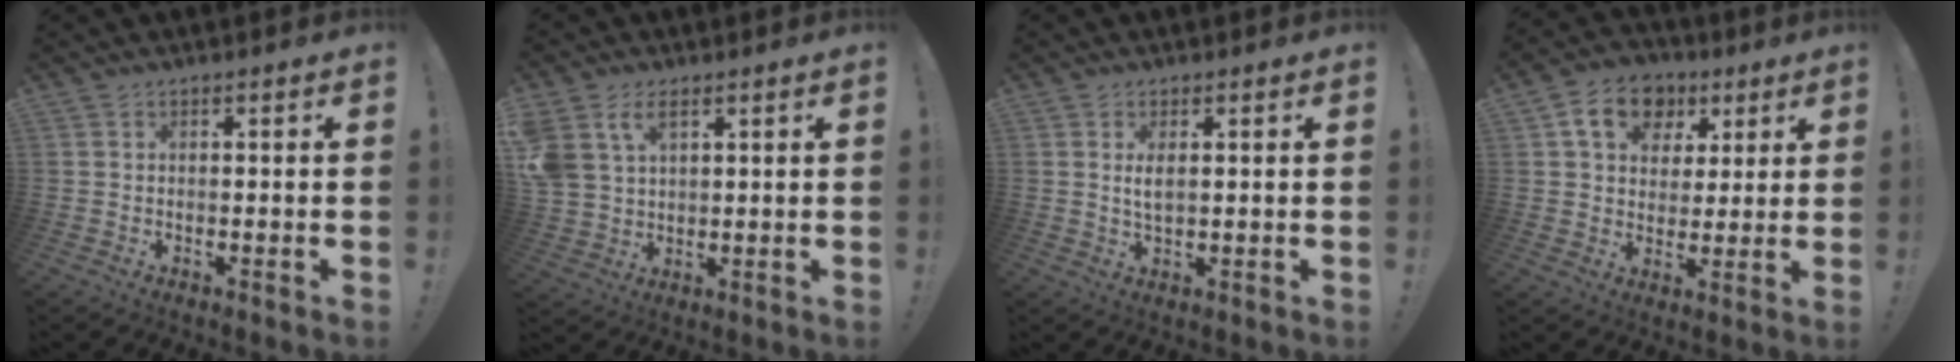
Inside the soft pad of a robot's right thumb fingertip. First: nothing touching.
{"total": 8.5, "force": [4.6, 5.5, 4.7], "torque": [-0.101, -0.016, 0.091]}
{"total": 3.1, "force": [0.9, 1.1, 2.8], "torque": [-0.046, -0.005, 0.012]}
{"total": 13.0, "force": [5.8, 9.9, 6.1], "torque": [-0.083, -0.018, 0.111]}